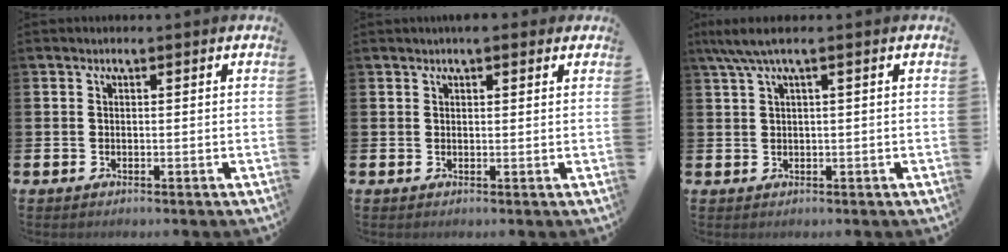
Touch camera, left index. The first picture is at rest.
{"total": 2.1, "force": [1.9, 0.7, 0.7], "torque": [0.002, -0.005, 0.030]}
{"total": 3.1, "force": [1.5, 0.2, 2.7], "torque": [-0.056, 0.002, 0.028]}